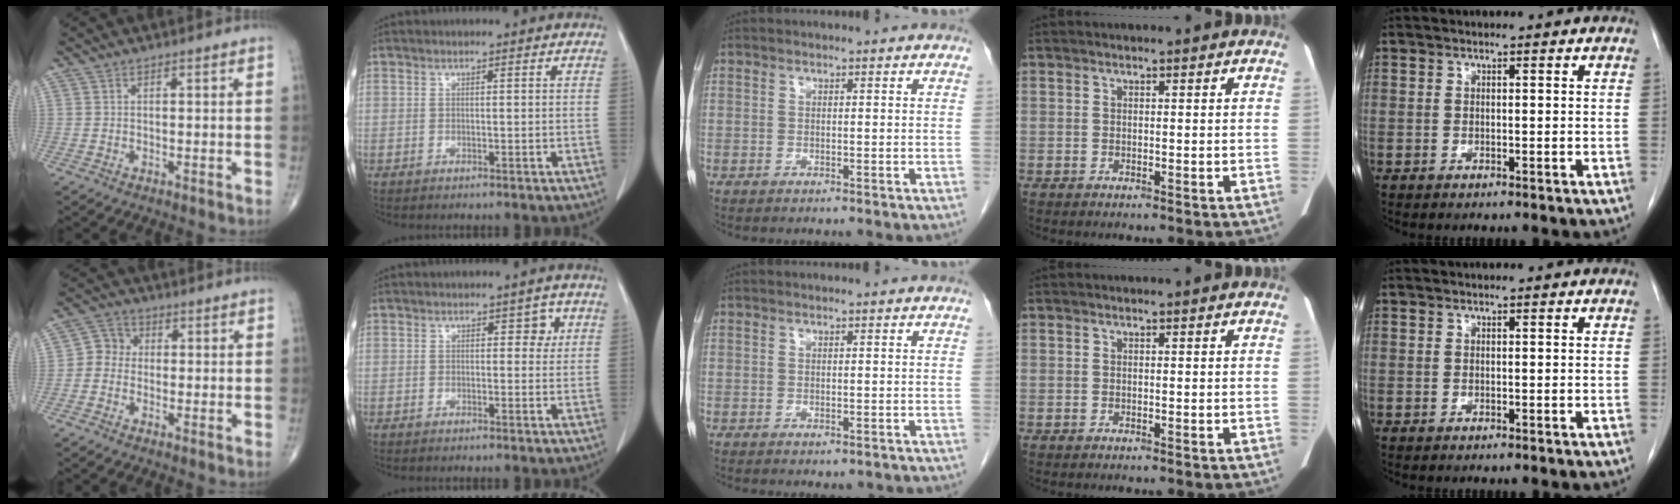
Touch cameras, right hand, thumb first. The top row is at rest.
{"thumb": {"total": 4.3, "force": [-0.7, 3.9, 1.7], "torque": [-0.010, 0.014, -0.030]}, "index": {"total": 2.1, "force": [0.6, 1.4, 1.5], "torque": [-0.011, 0.008, 0.004]}, "middle": {"total": 0.9, "force": [-0.6, 0.5, 0.5], "torque": [-0.005, -0.001, -0.002]}}